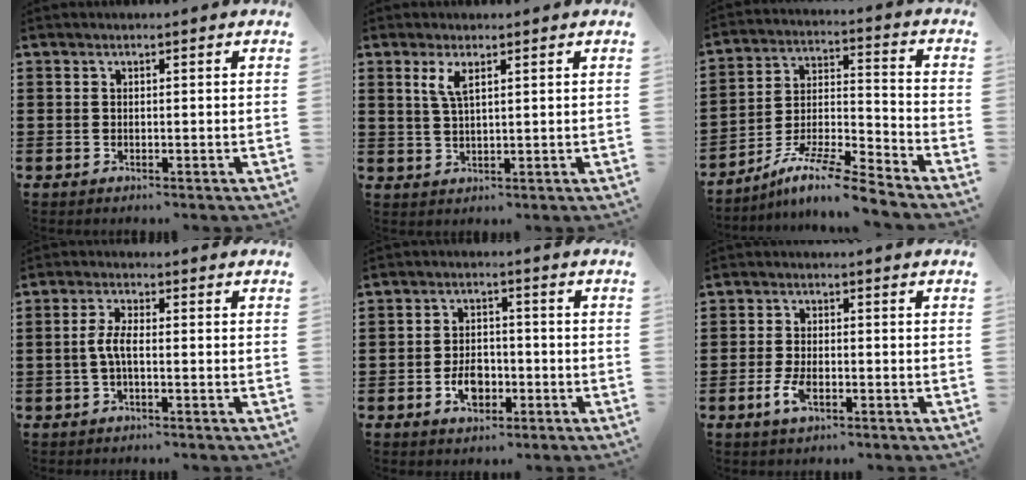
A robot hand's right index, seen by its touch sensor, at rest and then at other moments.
{"total": 3.3, "force": [1.6, 0.9, 2.7], "torque": [-0.057, 0.005, 0.027]}
{"total": 9.7, "force": [-8.4, 0.5, 4.8], "torque": [-0.084, 0.013, -0.166]}
{"total": 3.6, "force": [-0.6, 1.0, 3.4], "torque": [-0.085, -0.005, -0.020]}
{"total": 4.7, "force": [-1.7, 3.1, 3.0], "torque": [-0.055, 0.001, -0.033]}
{"total": 3.8, "force": [-1.4, 1.6, 3.1], "torque": [-0.074, -0.005, -0.031]}